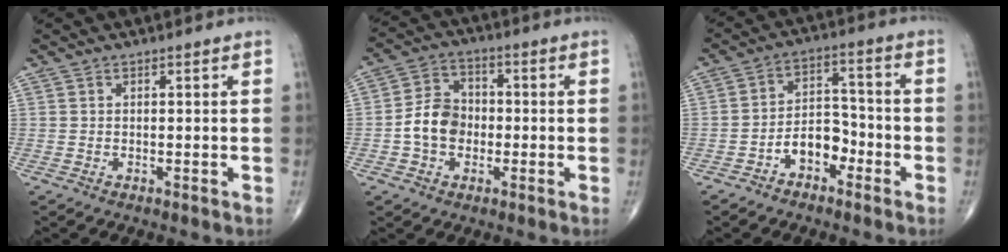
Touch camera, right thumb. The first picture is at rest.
{"total": 8.4, "force": [-1.4, 6.5, 5.1], "torque": [-0.074, 0.027, -0.037]}
{"total": 7.1, "force": [-3.7, 4.5, 4.1], "torque": [-0.043, 0.042, -0.070]}